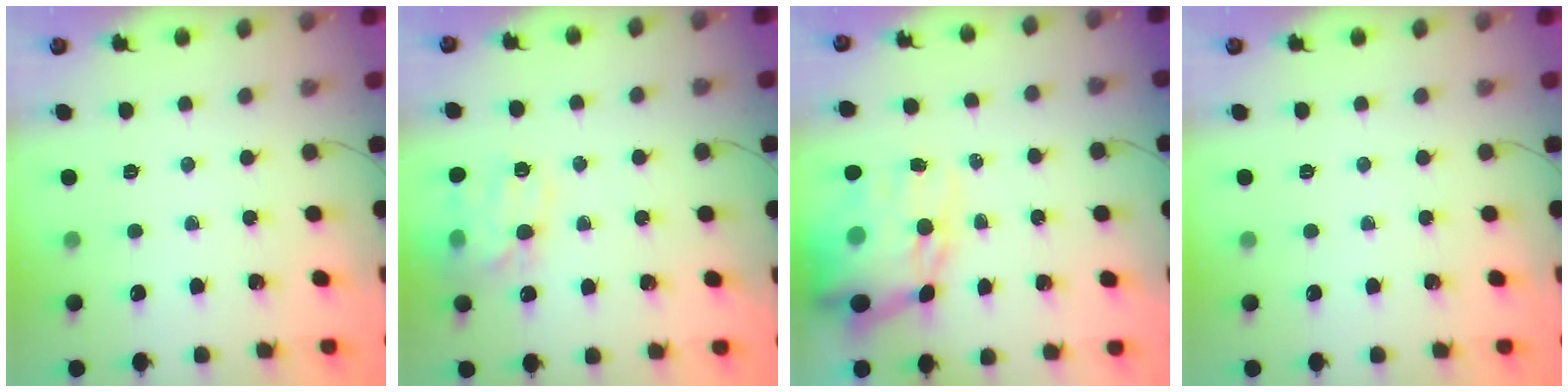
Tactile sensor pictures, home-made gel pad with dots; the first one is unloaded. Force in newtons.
{"total": 15.0, "press": 14.9, "slide": 2.2}
{"total": 15.8, "press": 15.4, "slide": 3.6}
{"total": 0.0}